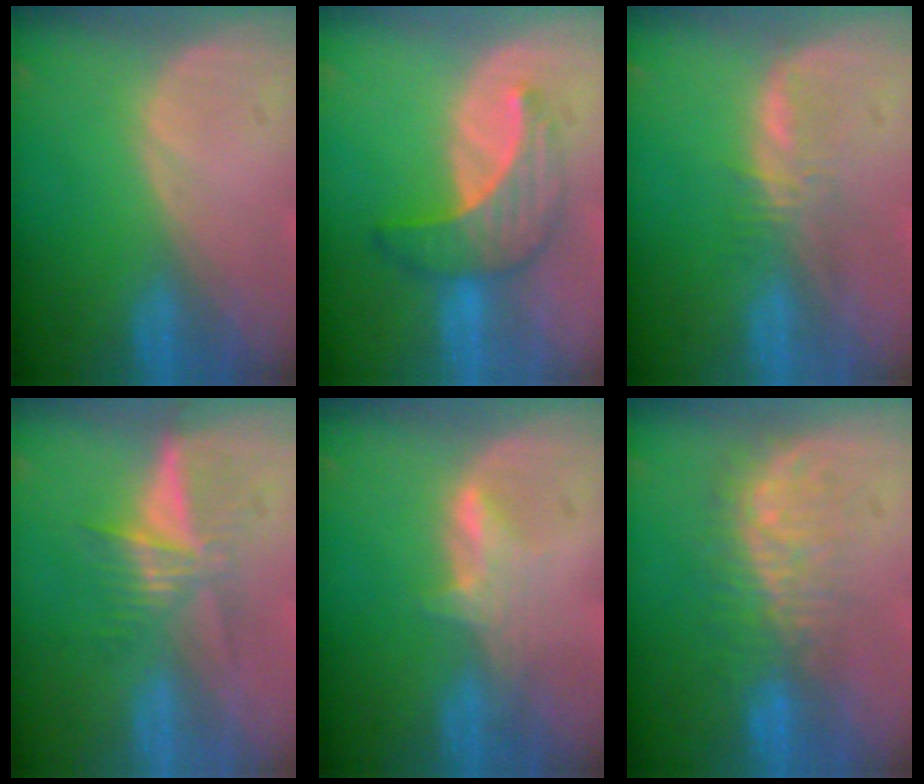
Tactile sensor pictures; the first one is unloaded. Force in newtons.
{"total": 7.1, "press": 6.5, "slide": 2.8}
{"total": 2.9, "press": 2.9, "slide": 0.2}
{"total": 6.3, "press": 5.4, "slide": 3.2}
{"total": 2.9, "press": 2.9, "slide": 0.4}
{"total": 7.6, "press": 7.3, "slide": 2.3}